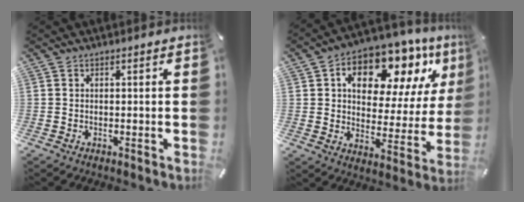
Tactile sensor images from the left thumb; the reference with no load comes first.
{"total": 15.1, "force": [8.8, 9.0, 8.2], "torque": [-0.125, -0.061, 0.151]}